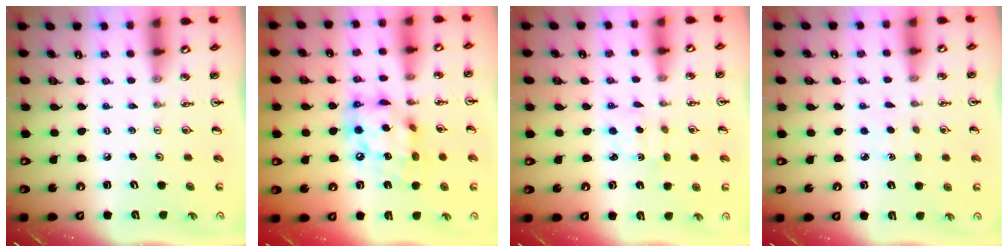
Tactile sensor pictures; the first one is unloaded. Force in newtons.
{"total": 13.8, "press": 13.8, "slide": 1.2}
{"total": 1.6, "press": 1.5, "slide": 0.6}
{"total": 1.5, "press": 1.5, "slide": 0.2}